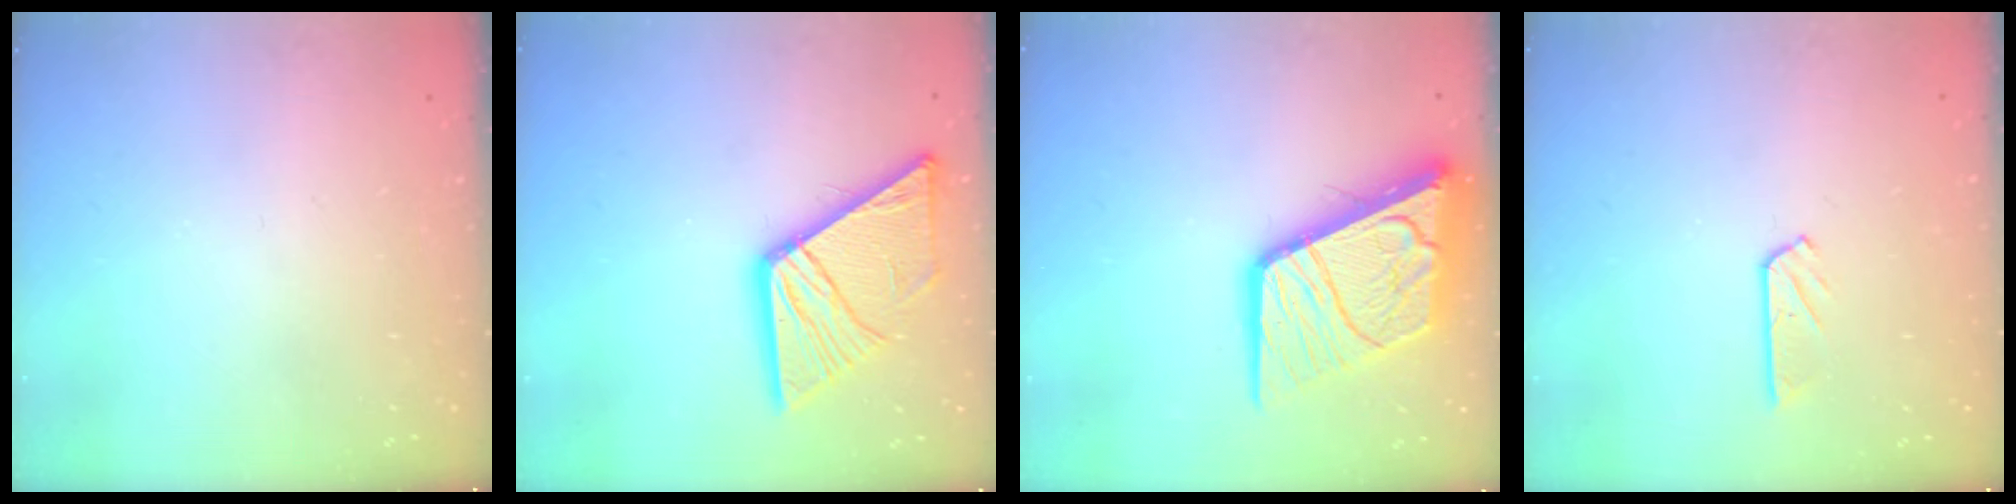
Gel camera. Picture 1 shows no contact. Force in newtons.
{"total": 15.2, "press": 15.1, "slide": 1.5}
{"total": 21.5, "press": 21.4, "slide": 2.5}
{"total": 4.2, "press": 4.2, "slide": 0.3}